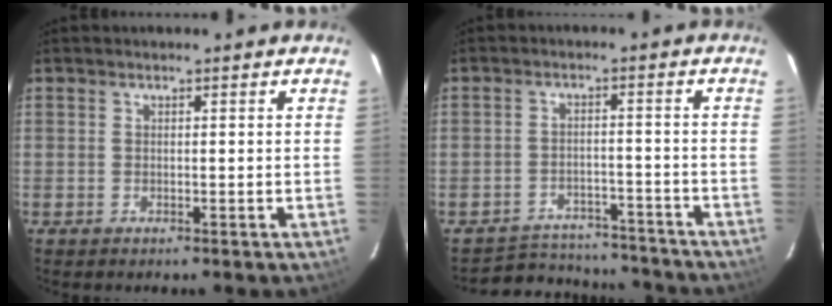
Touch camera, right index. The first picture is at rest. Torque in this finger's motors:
{"motor_torque": [-0.46, -0.01, -1.01, -0.21]}